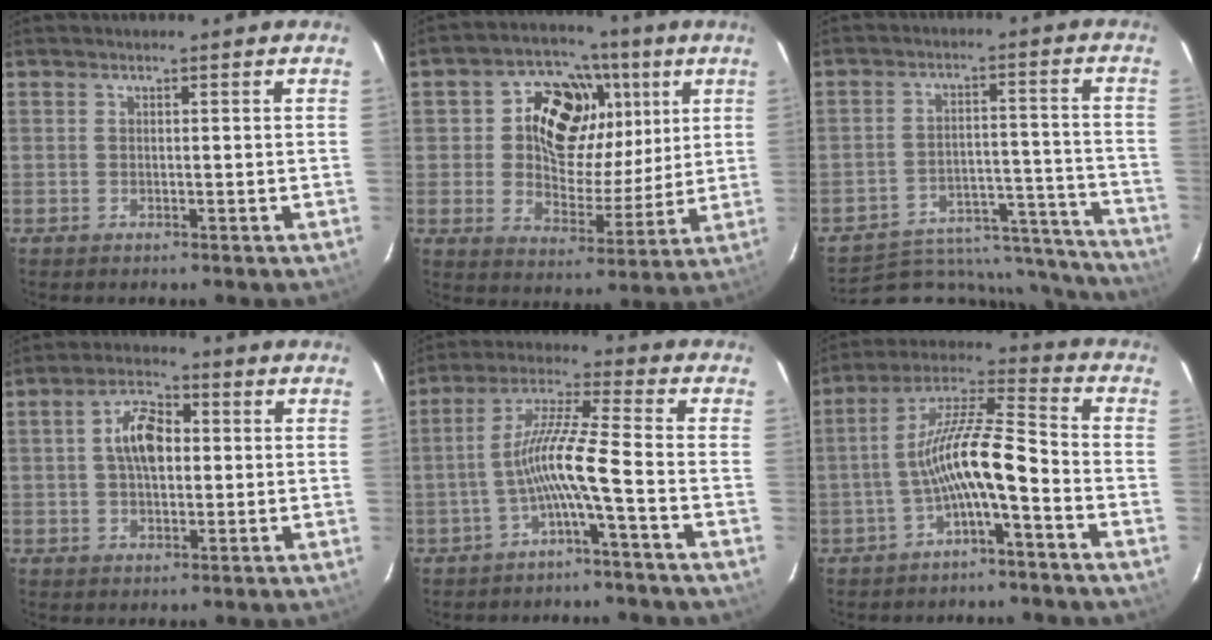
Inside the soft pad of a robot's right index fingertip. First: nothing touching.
{"total": 15.8, "force": [5.0, 12.2, 8.8], "torque": [-0.169, 0.017, 0.083]}
{"total": 21.1, "force": [-19.1, 7.1, 5.4], "torque": [-0.085, 0.041, -0.236]}
{"total": 7.4, "force": [0.7, 4.2, 6.1], "torque": [-0.112, 0.020, 0.013]}
{"total": 8.8, "force": [-3.5, -0.7, 8.0], "torque": [-0.174, 0.014, -0.066]}
{"total": 10.8, "force": [-4.0, 1.7, 9.9], "torque": [-0.206, 0.017, -0.074]}